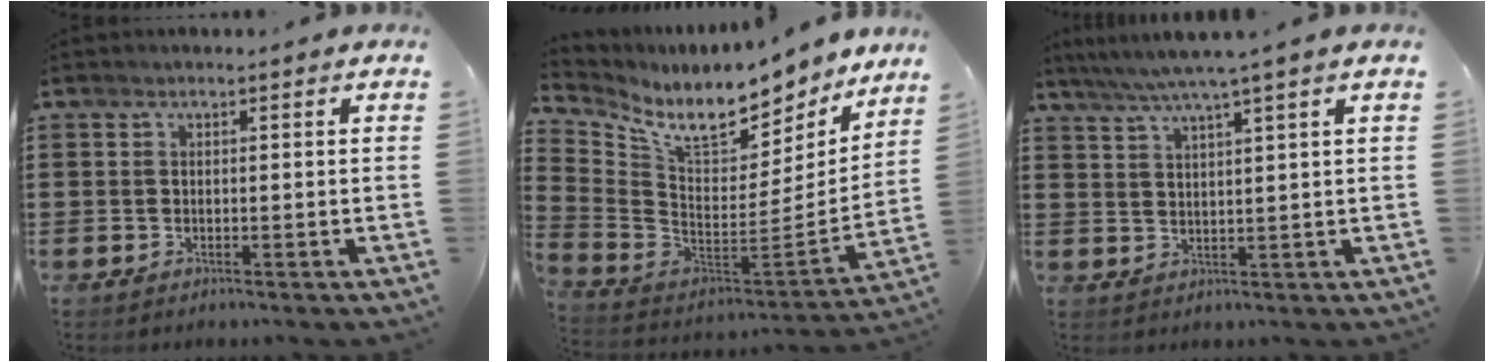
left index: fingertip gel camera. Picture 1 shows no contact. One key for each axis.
{"total": 9.8, "fx": 7.9, "fy": 3.0, "fz": 4.9, "tx": -0.119, "ty": -0.069, "tz": 0.136}
{"total": 4.2, "fx": 3.1, "fy": -0.7, "fz": 2.8, "tx": -0.062, "ty": -0.011, "tz": 0.050}